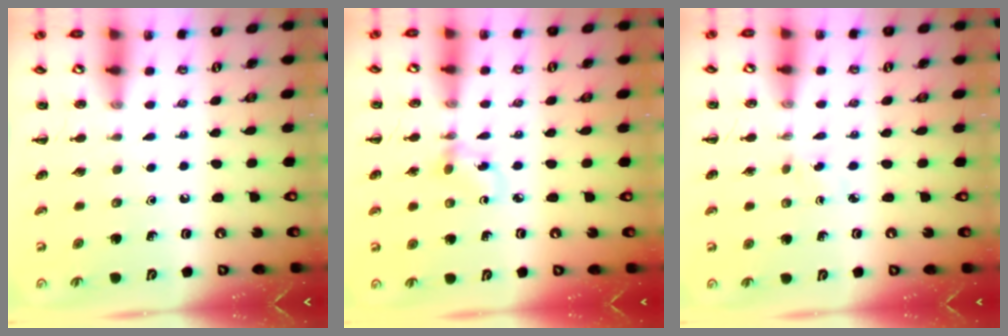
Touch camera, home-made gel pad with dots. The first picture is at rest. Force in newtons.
{"total": 2.9, "press": 2.7, "slide": 1.2}
{"total": 1.3, "press": 1.2, "slide": 0.6}